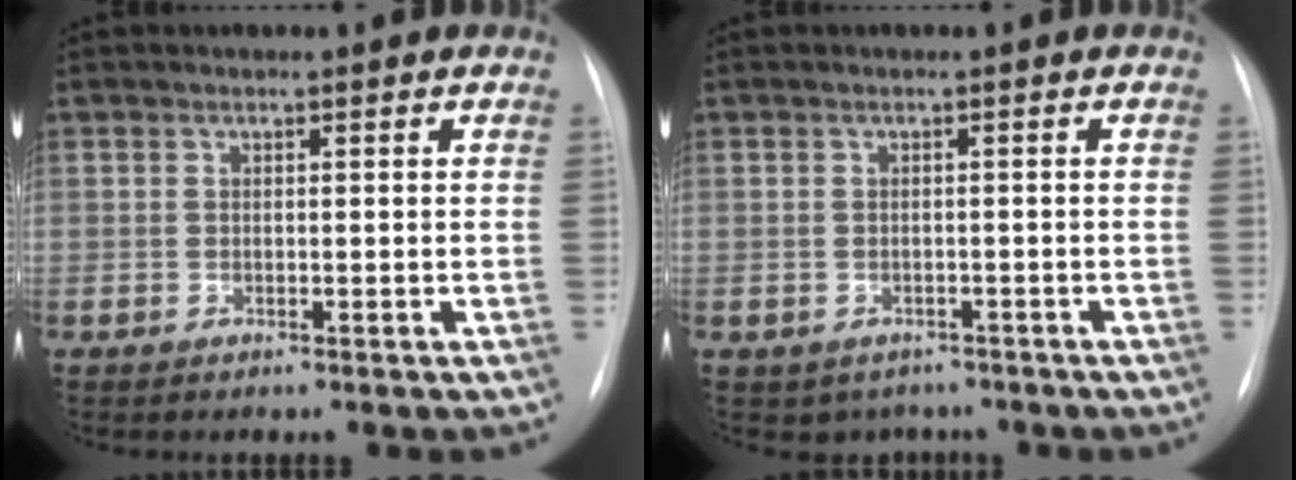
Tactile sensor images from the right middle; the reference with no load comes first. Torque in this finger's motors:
{"motor_torque": [-0.35, -0.15, -0.01, 0.00]}